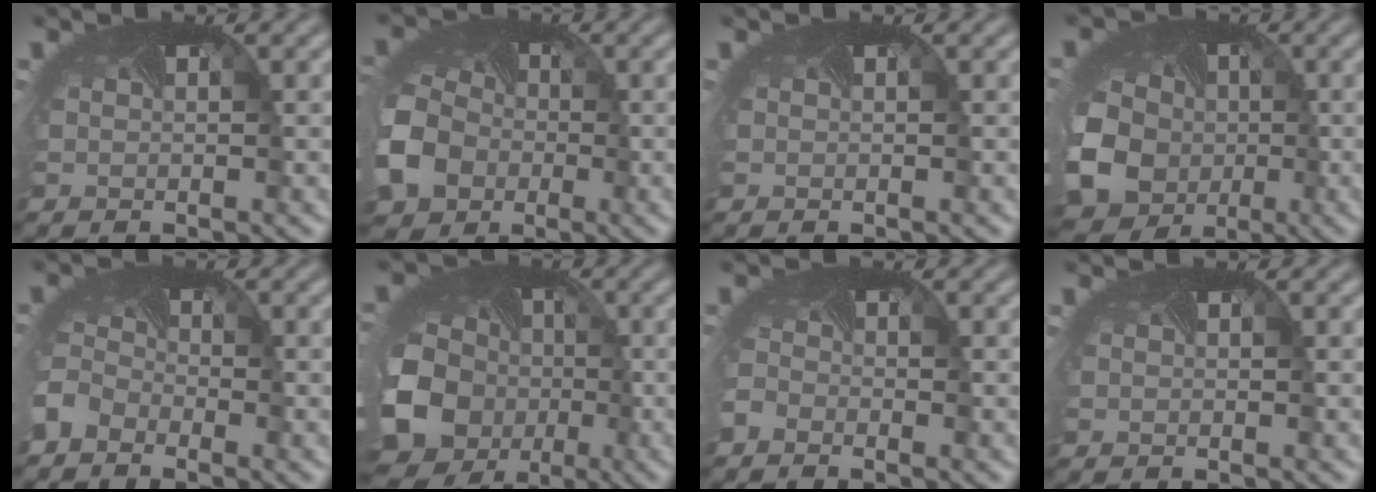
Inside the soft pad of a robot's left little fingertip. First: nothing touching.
{"total": 9.4, "force": [-2.4, 7.5, 5.1], "torque": [-0.122, -0.033, -0.032]}
{"total": 0.0}
{"total": 19.8, "force": [-4.9, 17.2, 8.4], "torque": [-0.199, -0.069, -0.091]}
{"total": 3.4, "force": [-2.7, 1.9, 0.8], "torque": [-0.031, -0.009, -0.062]}
{"total": 16.3, "force": [-4.4, 13.5, 8.0], "torque": [-0.186, -0.040, -0.064]}
{"total": 1.5, "force": [-1.4, 0.6, -0.1], "torque": [-0.008, -0.011, -0.030]}
{"total": 0.0}